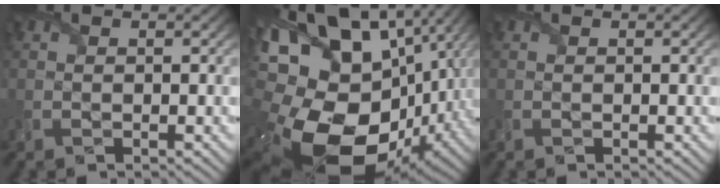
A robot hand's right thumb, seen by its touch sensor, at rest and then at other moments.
{"total": 23.3, "force": [-0.7, 16.6, 16.3], "torque": [-0.352, -0.056, -0.001]}
{"total": 0.0}